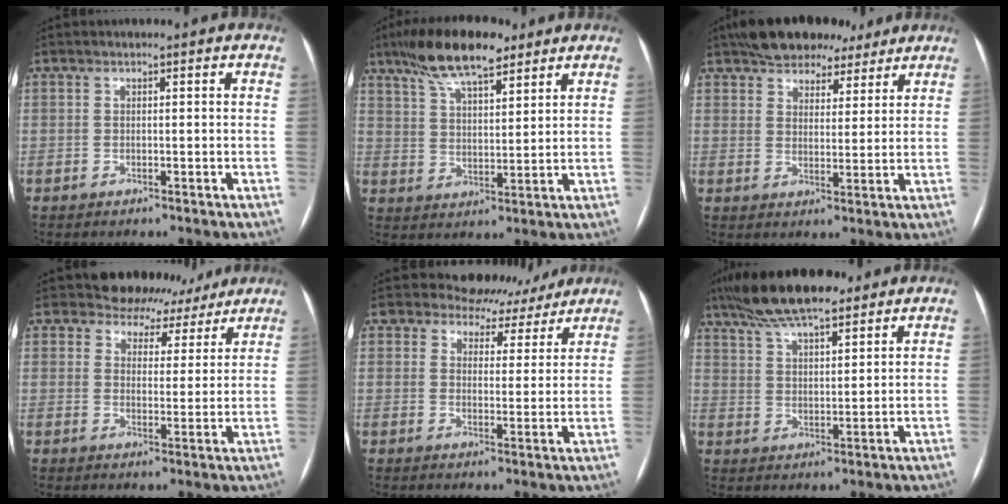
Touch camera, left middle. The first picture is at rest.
{"total": 12.8, "force": [9.2, 3.9, 8.0], "torque": [-0.153, 0.022, 0.165]}
{"total": 12.1, "force": [9.4, 6.2, 4.5], "torque": [-0.068, 0.035, 0.141]}
{"total": 9.8, "force": [8.3, 5.1, 0.1], "torque": [0.022, 0.003, 0.091]}
{"total": 10.6, "force": [9.4, 4.9, 0.1], "torque": [0.019, 0.001, 0.104]}
{"total": 13.6, "force": [10.4, 3.9, 7.8], "torque": [-0.153, 0.028, 0.182]}